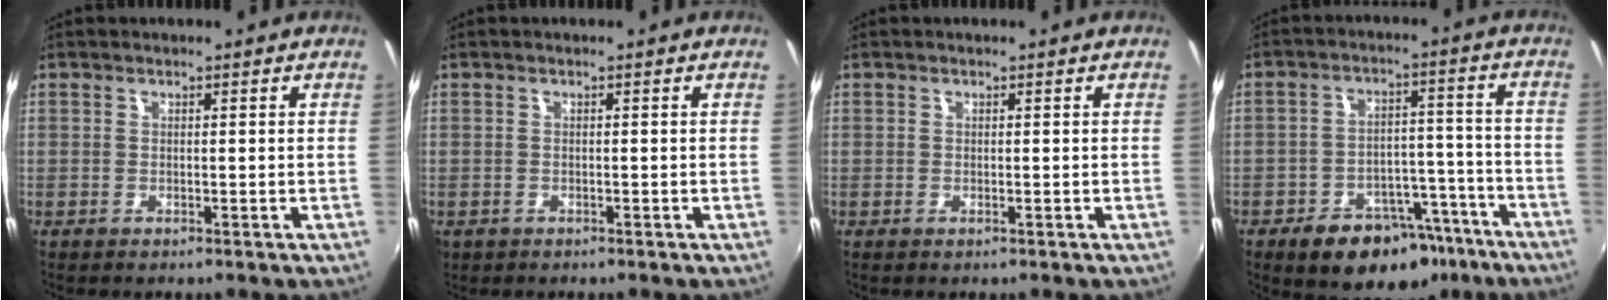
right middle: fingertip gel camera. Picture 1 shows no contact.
{"total": 1.4, "force": [-0.6, 1.2, 0.4], "torque": [-0.011, -0.005, -0.008]}
{"total": 0.0}
{"total": 15.1, "force": [-10.1, 8.8, 7.1], "torque": [-0.125, 0.026, -0.127]}